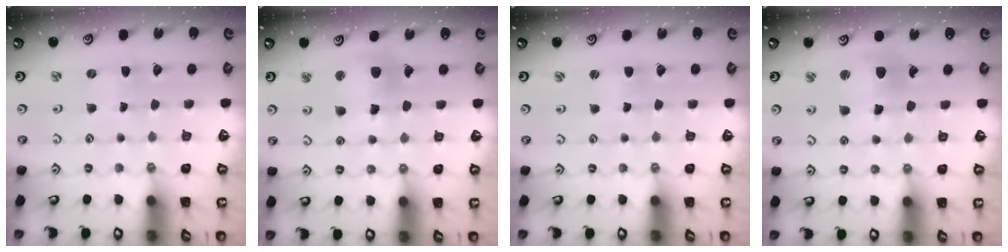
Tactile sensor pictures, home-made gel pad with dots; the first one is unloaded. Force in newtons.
{"total": 12.3, "press": 12.2, "slide": 1.9}
{"total": 1.5, "press": 1.4, "slide": 0.3}
{"total": 10.6, "press": 10.4, "slide": 1.8}